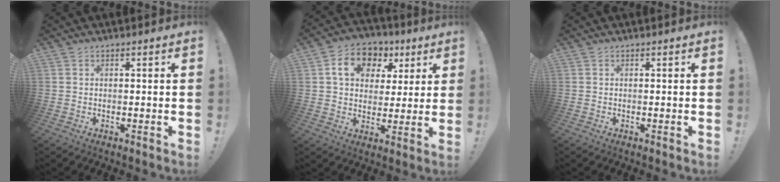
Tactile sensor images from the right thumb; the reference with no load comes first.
{"total": 13.0, "force": [5.2, 10.0, 6.4], "torque": [-0.089, -0.014, 0.100]}
{"total": 0.0}